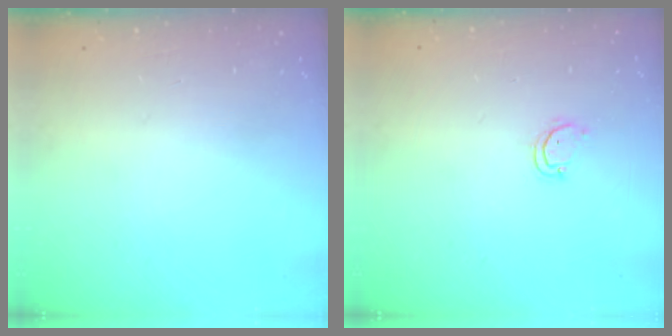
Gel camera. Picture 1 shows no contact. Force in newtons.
{"total": 2.7, "press": 2.6, "slide": 0.3}